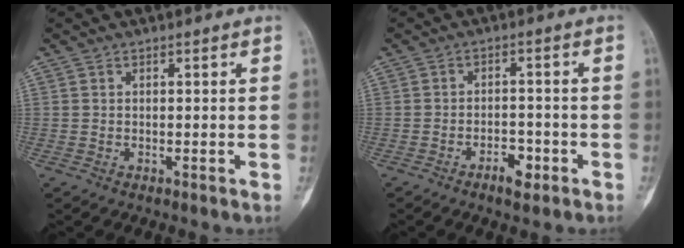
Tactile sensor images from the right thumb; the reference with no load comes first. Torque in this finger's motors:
{"motor_torque": [-0.41, -0.28, 0.07, -0.04, -0.02]}